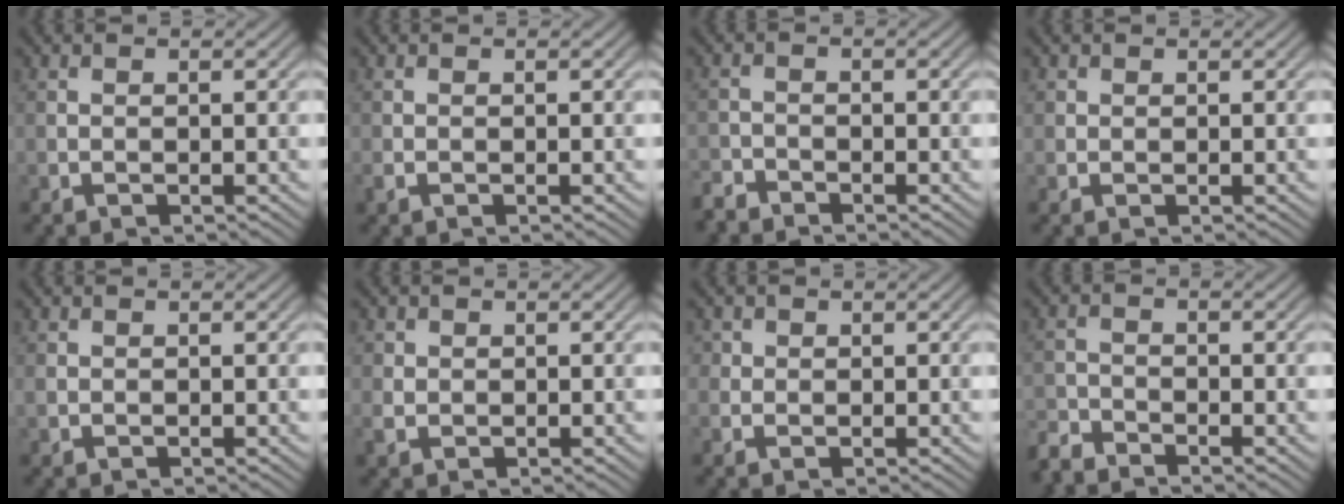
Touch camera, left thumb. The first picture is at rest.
{"total": 0.8, "force": [-0.5, 0.5, 0.4], "torque": [-0.014, -0.003, -0.010]}
{"total": 2.2, "force": [-2.1, 0.5, 0.3], "torque": [-0.008, -0.005, -0.051]}
{"total": 0.9, "force": [0.5, 0.8, 0.1], "torque": [-0.001, -0.002, 0.008]}
{"total": 0.7, "force": [0.1, 0.7, 0.3], "torque": [-0.011, -0.001, 0.004]}
{"total": 2.0, "force": [0.4, 1.8, 0.7], "torque": [-0.019, -0.001, 0.005]}
{"total": 1.7, "force": [0.6, 1.5, 0.3], "torque": [-0.006, -0.002, 0.005]}
{"total": 2.9, "force": [-2.8, 0.5, 0.6], "torque": [-0.015, -0.008, -0.069]}